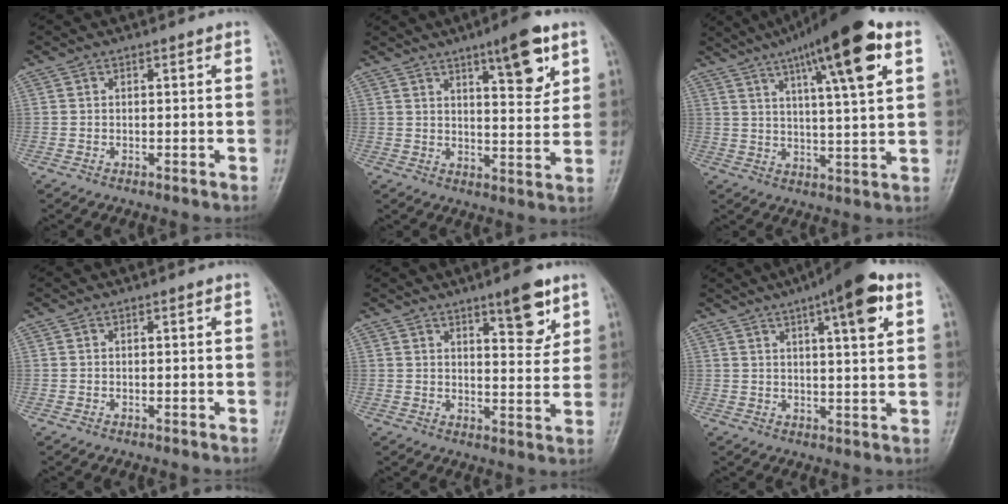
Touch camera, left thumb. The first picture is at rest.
{"total": 10.5, "force": [5.8, 2.9, 8.2], "torque": [-0.100, -0.033, 0.084]}
{"total": 18.0, "force": [8.9, 3.3, 15.3], "torque": [-0.226, -0.012, 0.135]}
{"total": 0.0}
{"total": 8.5, "force": [5.2, 2.6, 6.2], "torque": [-0.068, -0.034, 0.074]}
{"total": 11.7, "force": [5.6, 2.6, 9.9], "torque": [-0.134, -0.006, 0.075]}